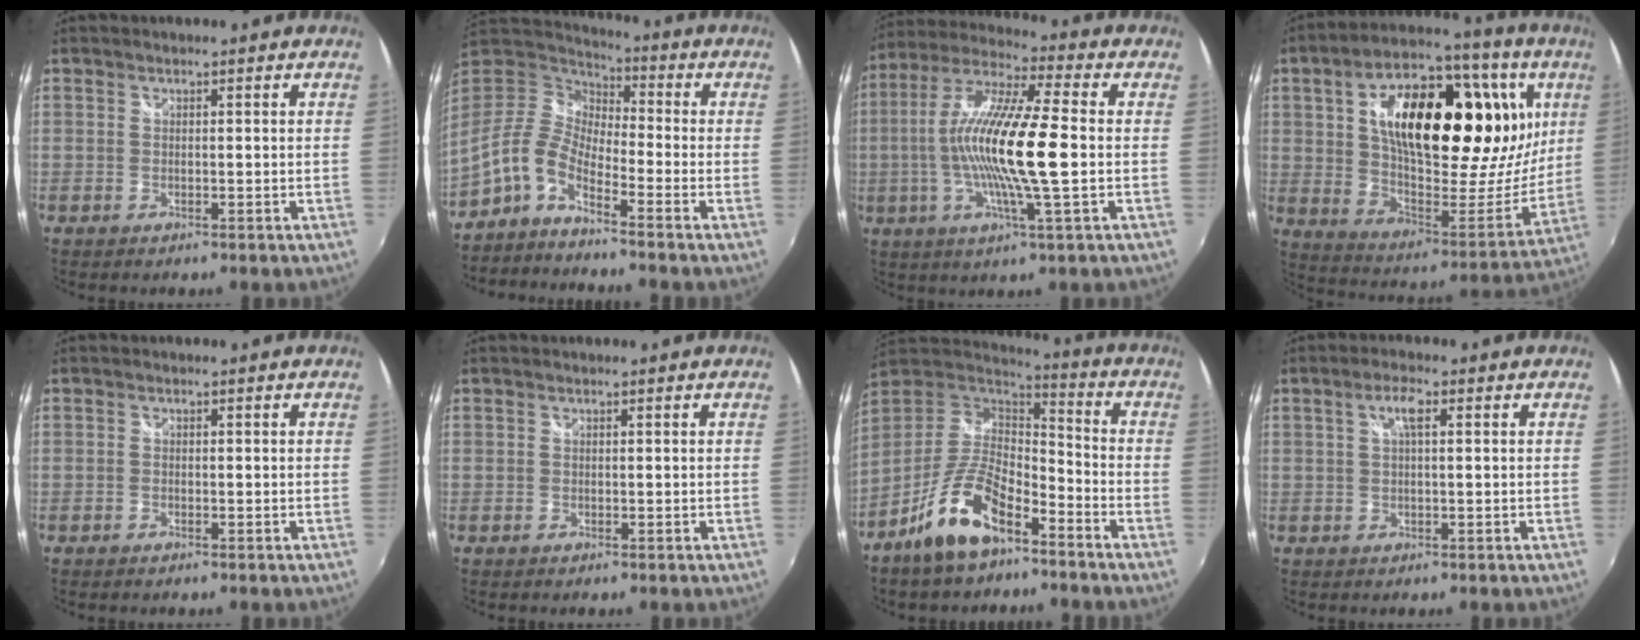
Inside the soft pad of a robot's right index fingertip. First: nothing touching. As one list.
[{"total": 8.0, "force": [-5.1, 2.6, 5.6], "torque": [-0.109, 0.004, -0.115]}, {"total": 17.1, "force": [-1.5, 1.4, 17.0], "torque": [-0.316, -0.001, -0.039]}, {"total": 32.5, "force": [9.6, 15.8, 26.7], "torque": [-0.439, 0.034, 0.163]}, {"total": 0.6, "force": [-0.5, 0.3, 0.1], "torque": [-0.003, -0.003, -0.011]}, {"total": 0.0}, {"total": 15.1, "force": [-9.4, 5.9, 10.2], "torque": [-0.217, -0.004, -0.177]}, {"total": 3.1, "force": [0.9, 0.7, 2.8], "torque": [-0.054, 0.006, 0.015]}]